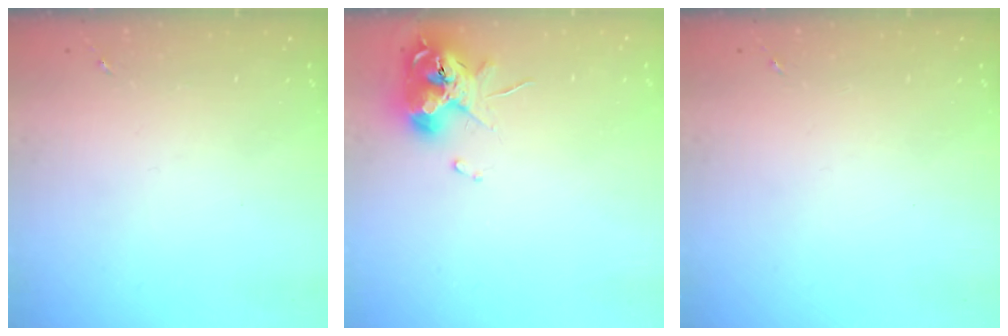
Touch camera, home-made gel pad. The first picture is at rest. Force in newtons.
{"total": 11.3, "press": 11.2, "slide": 1.4}
{"total": 0.0}